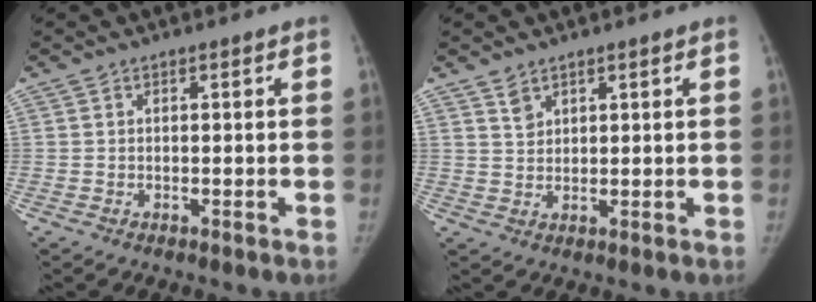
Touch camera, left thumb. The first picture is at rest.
{"total": 2.3, "force": [1.8, 1.3, 0.6], "torque": [-0.001, -0.019, 0.038]}